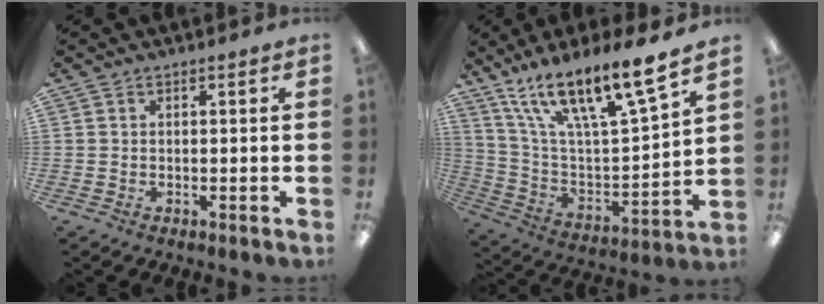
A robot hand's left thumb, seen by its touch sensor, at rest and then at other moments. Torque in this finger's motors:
{"motor_torque": [0.69, 0.26, 1.69, -1.08, 0.40]}